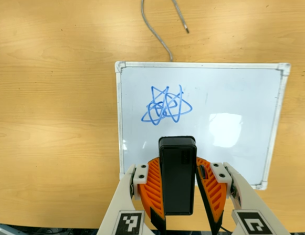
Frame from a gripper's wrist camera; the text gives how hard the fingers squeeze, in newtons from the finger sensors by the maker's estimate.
{"total": 6.2, "left": 5.3, "right": 7.1}